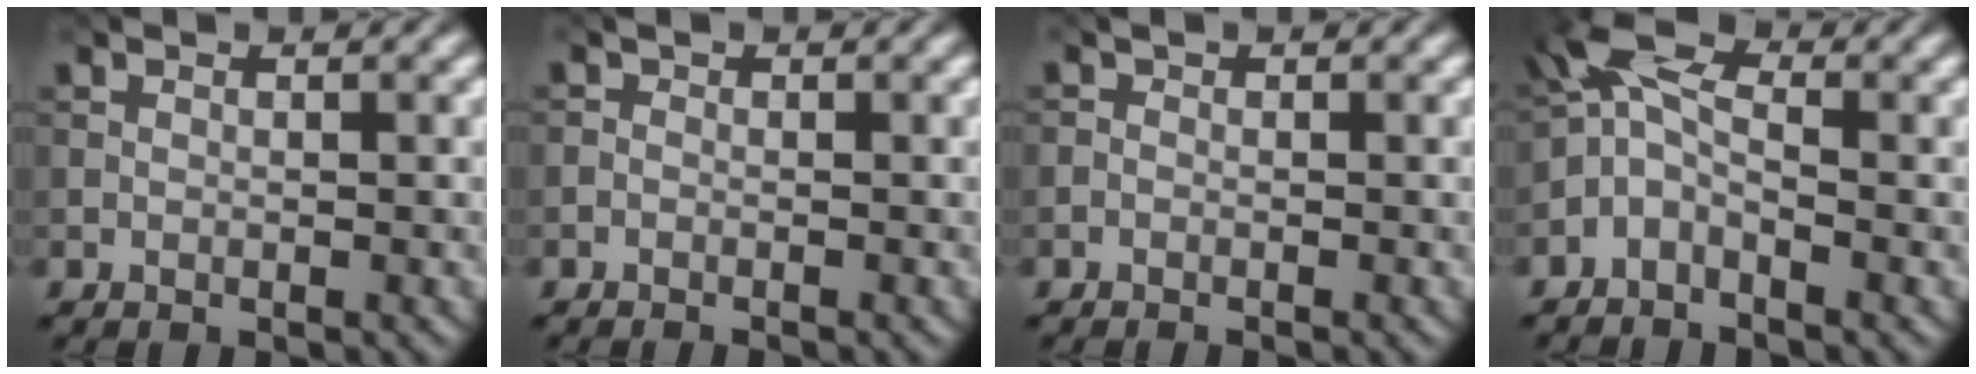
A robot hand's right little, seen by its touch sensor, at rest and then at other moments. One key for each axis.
{"total": 0.8, "fx": -0.7, "fy": 0.2, "fz": 0.3, "tx": -0.005, "ty": -0.003, "tz": -0.016}
{"total": 0.7, "fx": -0.6, "fy": 0.3, "fz": 0.2, "tx": -0.004, "ty": -0.002, "tz": -0.015}
{"total": 3.8, "fx": -1.3, "fy": 2.1, "fz": 2.9, "tx": -0.063, "ty": 0.012, "tz": -0.042}